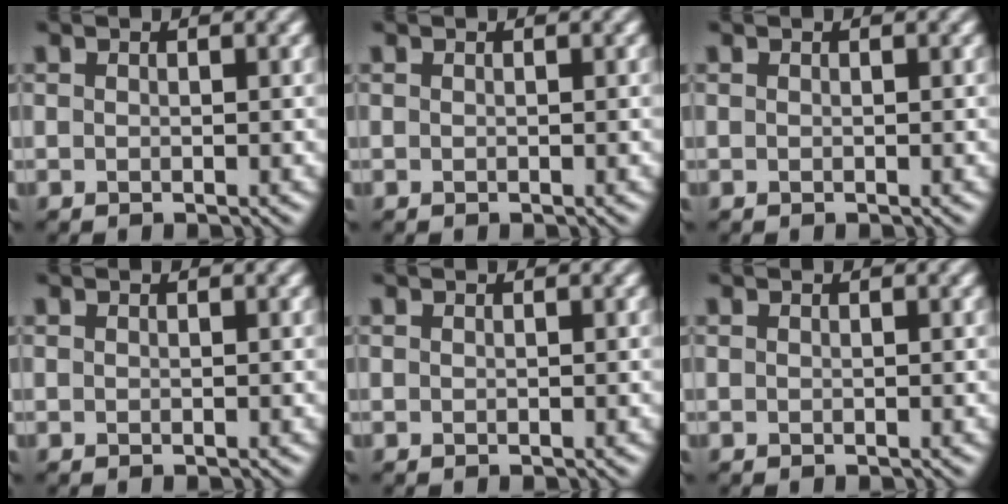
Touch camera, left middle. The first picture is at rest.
{"total": 0.0}
{"total": 0.0}
{"total": 0.0}
{"total": 0.0}
{"total": 0.0}